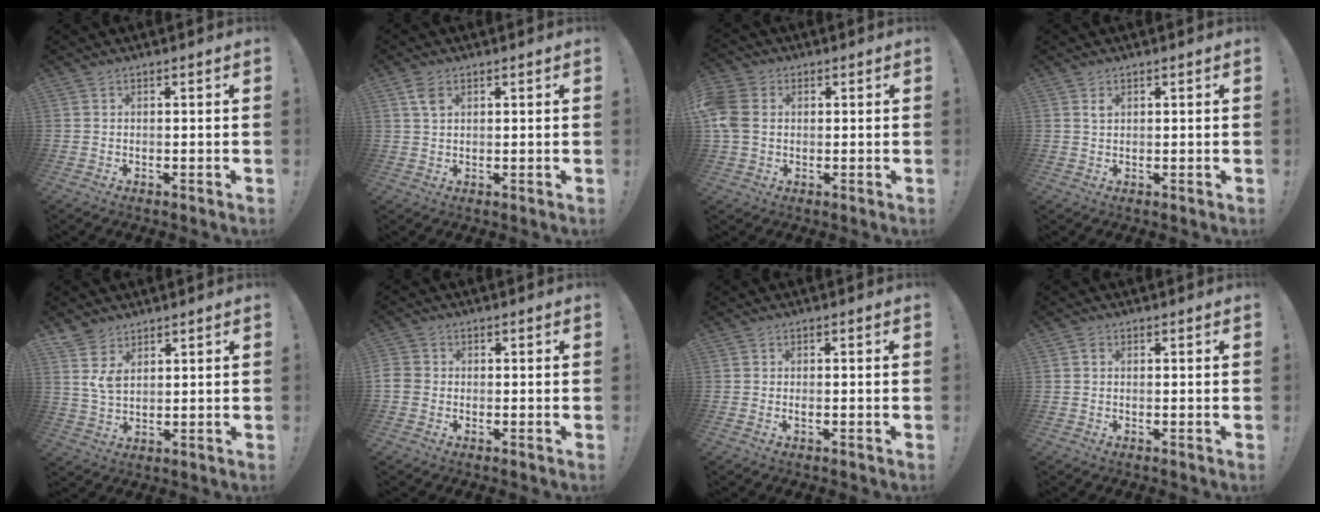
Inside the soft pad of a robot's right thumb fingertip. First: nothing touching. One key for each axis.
{"total": 3.9, "fx": 1.9, "fy": 2.1, "fz": 2.6, "tx": -0.040, "ty": -0.005, "tz": 0.032}
{"total": 8.8, "fx": 1.0, "fy": 6.8, "fz": 5.5, "tx": -0.119, "ty": 0.007, "tz": 0.024}
{"total": 1.2, "fx": 0.8, "fy": 0.5, "fz": 0.6, "tx": 0.003, "ty": -0.007, "tz": 0.013}
{"total": 6.6, "fx": 3.8, "fy": 4.0, "fz": 3.6, "tx": -0.065, "ty": -0.014, "tz": 0.073}
{"total": 3.2, "fx": -0.9, "fy": 2.8, "fz": 1.3, "tx": -0.030, "ty": 0.009, "tz": -0.016}
{"total": 0.6, "fx": 0.0, "fy": 0.2, "fz": 0.6, "tx": -0.011, "ty": 0.001, "tz": -0.001}
{"total": 0.6, "fx": 0.2, "fy": 0.4, "fz": 0.4, "tx": -0.009, "ty": 0.002, "tz": 0.003}